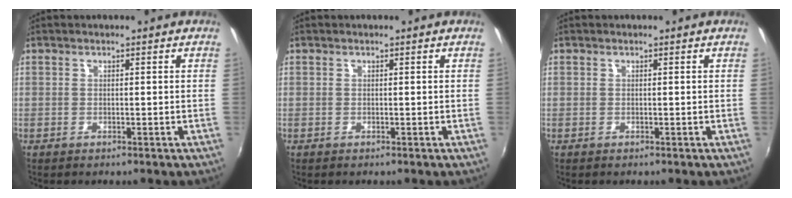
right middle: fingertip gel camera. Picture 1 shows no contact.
{"total": 0.0}
{"total": 0.0}